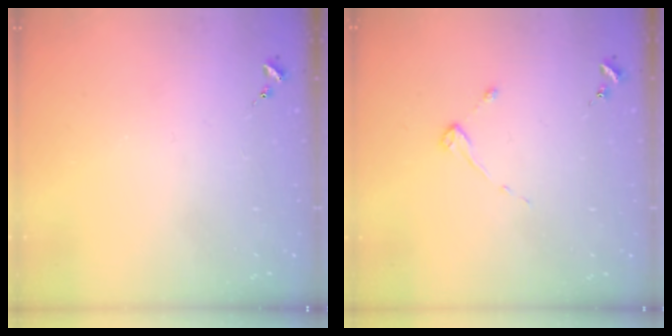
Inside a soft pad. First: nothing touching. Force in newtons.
{"total": 2.6, "press": 2.5, "slide": 0.4}